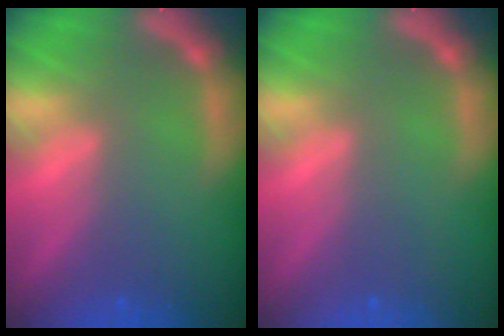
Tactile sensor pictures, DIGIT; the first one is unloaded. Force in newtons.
{"total": 0.0}